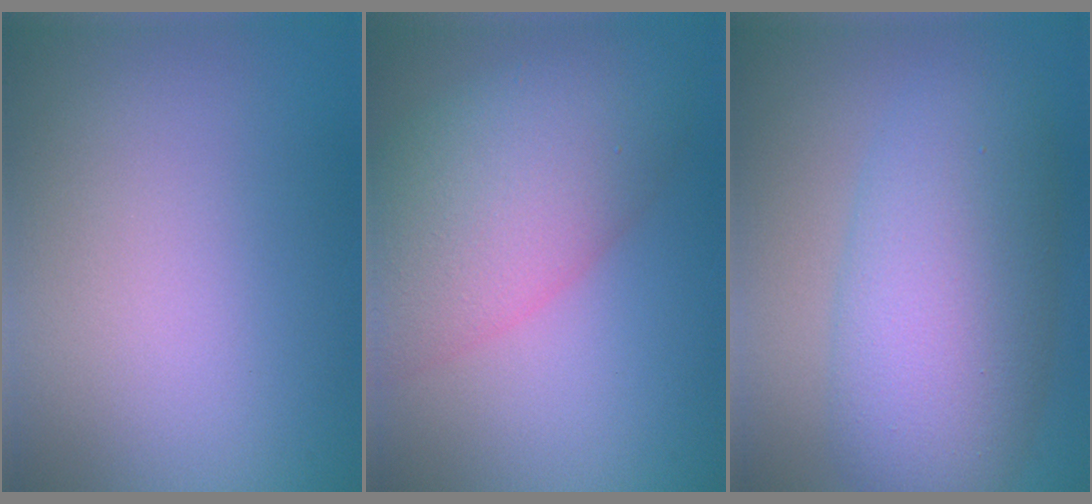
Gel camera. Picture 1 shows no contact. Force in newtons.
{"total": 7.8, "press": 7.8, "slide": 0.5}
{"total": 8.7, "press": 8.7, "slide": 0.5}